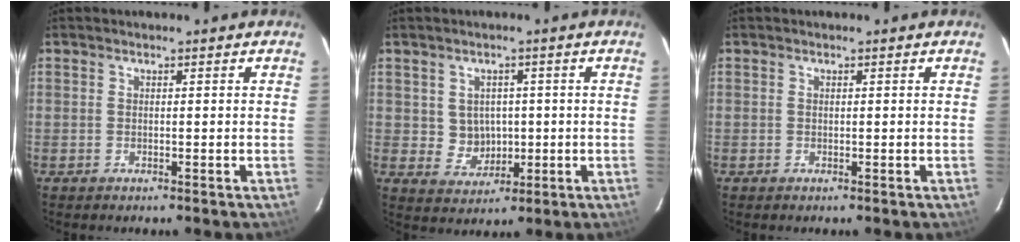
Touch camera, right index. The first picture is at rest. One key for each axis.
{"total": 5.2, "fx": 0.3, "fy": 4.9, "fz": 1.7, "tx": -0.036, "ty": 0.009, "tz": 0.019}
{"total": 0.0}